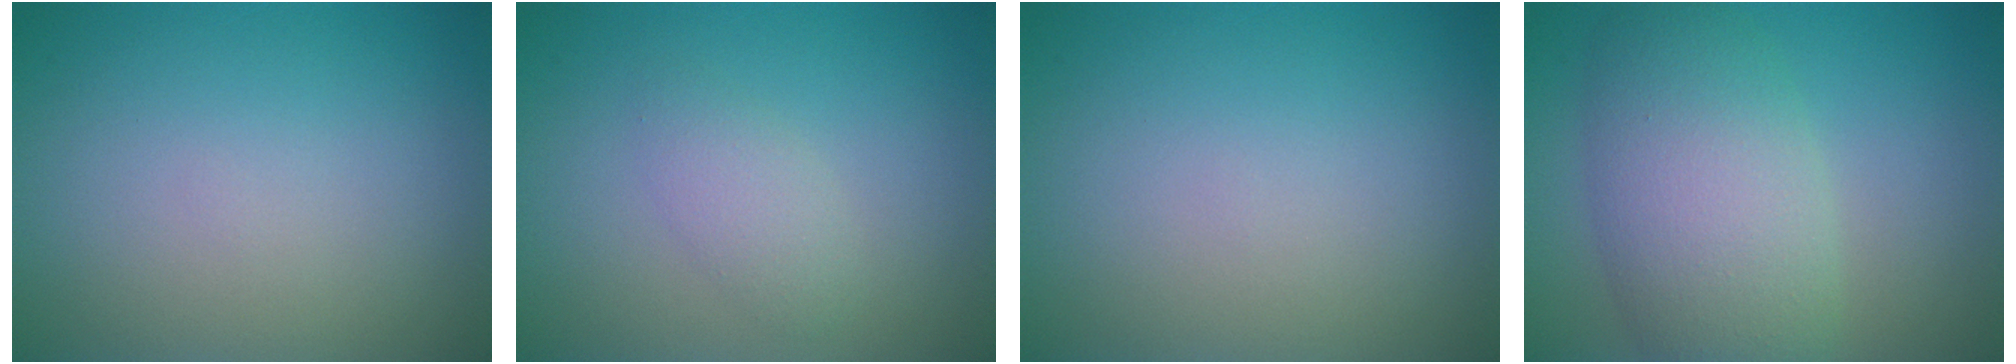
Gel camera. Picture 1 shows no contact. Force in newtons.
{"total": 1.8, "press": 1.8, "slide": 0.1}
{"total": 0.0}
{"total": 7.5, "press": 7.5, "slide": 0.2}